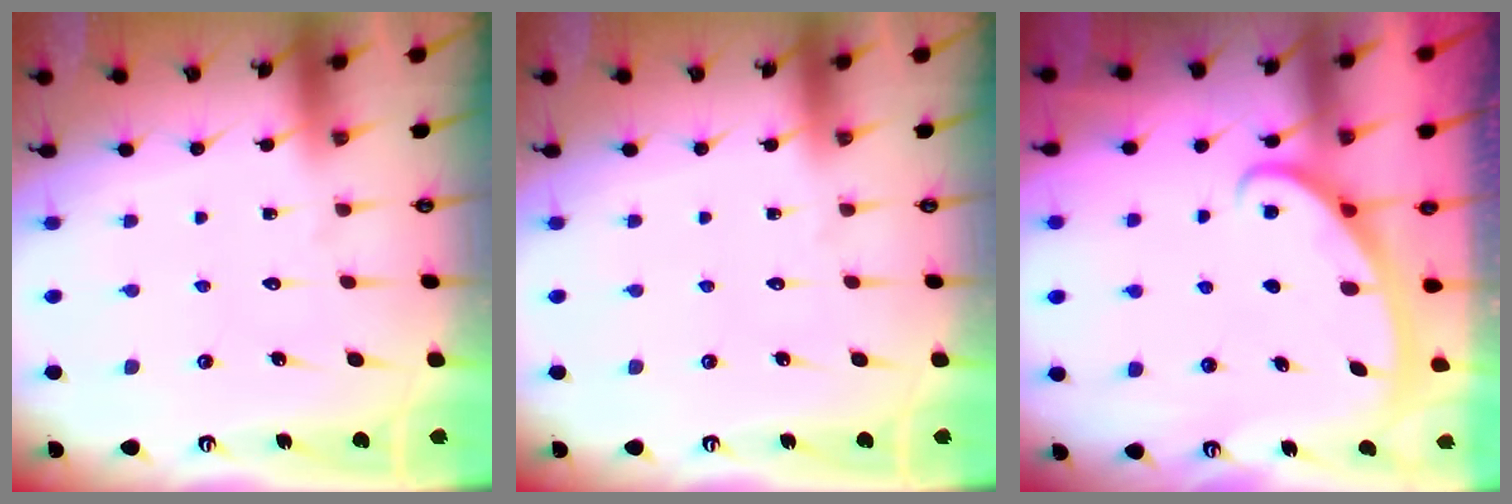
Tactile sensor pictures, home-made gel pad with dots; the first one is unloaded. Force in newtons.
{"total": 0.0}
{"total": 2.9, "press": 2.8, "slide": 0.4}